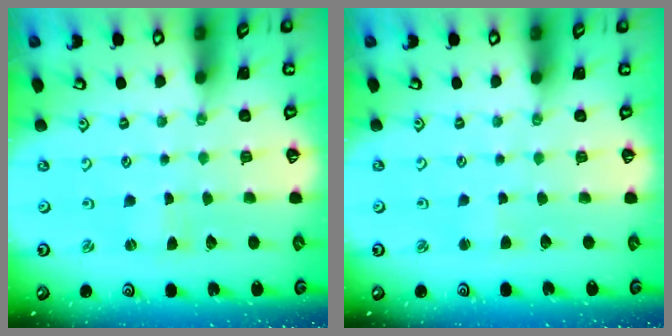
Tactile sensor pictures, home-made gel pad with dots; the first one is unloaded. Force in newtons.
{"total": 1.4, "press": 1.3, "slide": 0.3}